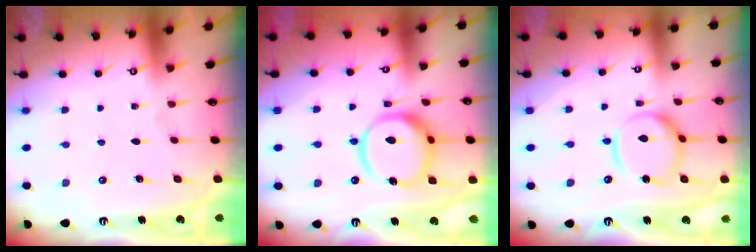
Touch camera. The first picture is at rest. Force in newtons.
{"total": 15.4, "press": 15.3, "slide": 1.7}
{"total": 11.8, "press": 11.7, "slide": 1.2}